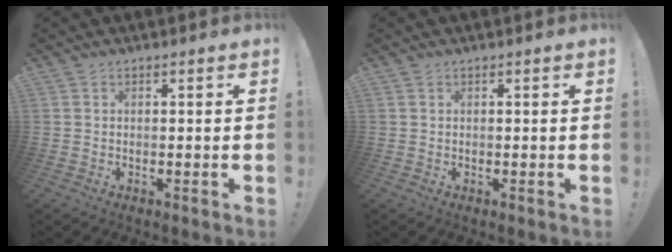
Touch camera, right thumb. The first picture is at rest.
{"total": 0.0}